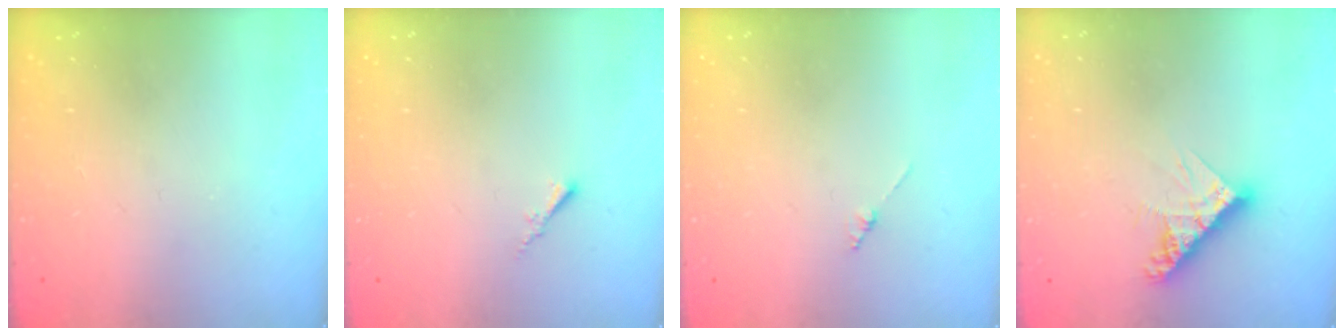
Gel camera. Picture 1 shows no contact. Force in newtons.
{"total": 0.0}
{"total": 1.3, "press": 1.3, "slide": 0.3}
{"total": 9.6, "press": 9.6, "slide": 0.7}